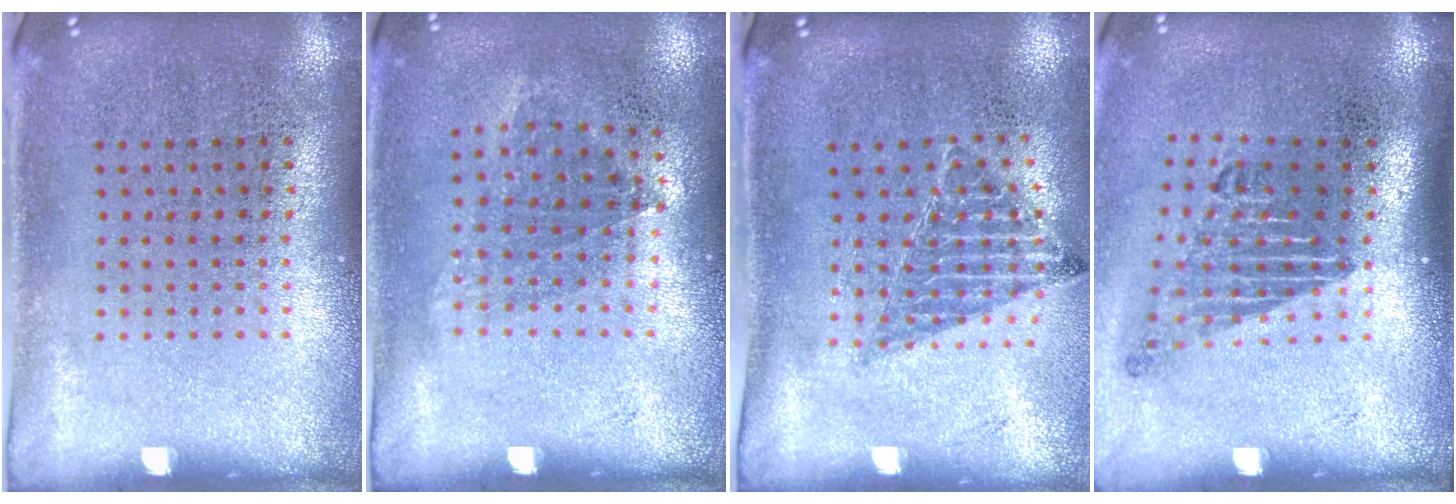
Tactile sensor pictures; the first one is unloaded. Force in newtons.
{"total": 1.0, "press": 0.8, "slide": 0.6}
{"total": 0.9, "press": 0.8, "slide": 0.2}
{"total": 1.8, "press": 1.3, "slide": 1.3}